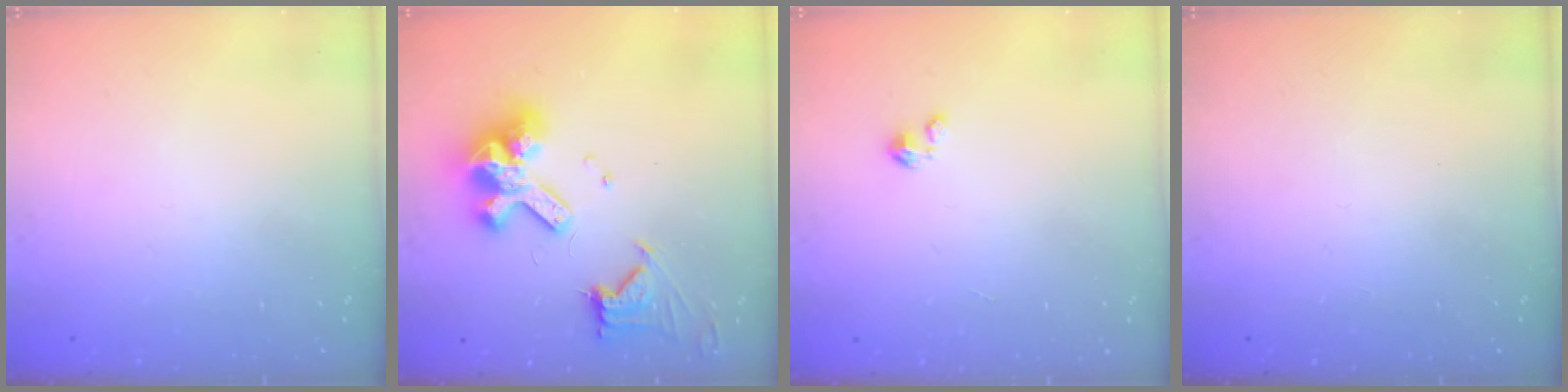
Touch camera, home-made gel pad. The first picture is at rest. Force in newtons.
{"total": 15.0, "press": 14.9, "slide": 1.9}
{"total": 1.5, "press": 1.5, "slide": 0.1}
{"total": 0.0}